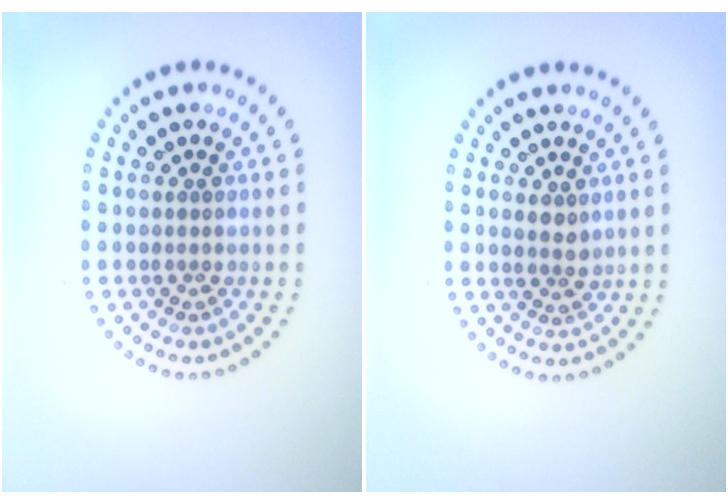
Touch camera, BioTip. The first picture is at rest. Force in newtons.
{"total": 1.5, "press": 1.4, "slide": 0.4}